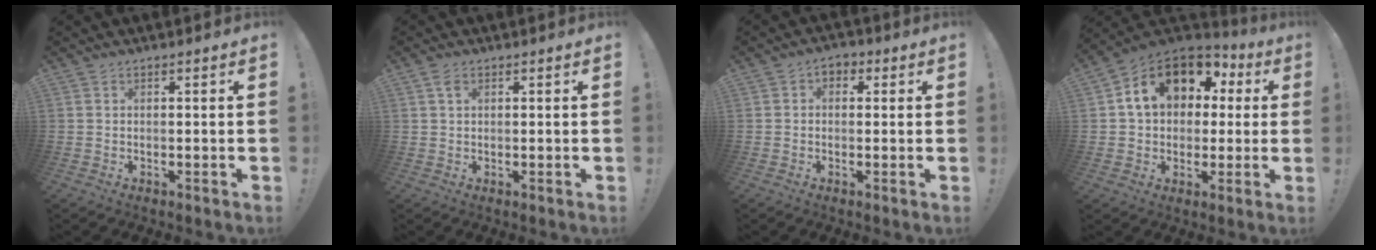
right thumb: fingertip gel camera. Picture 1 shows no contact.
{"total": 2.1, "force": [1.1, 1.2, 1.3], "torque": [-0.029, 0.003, 0.020]}
{"total": 3.3, "force": [0.4, 2.6, 2.1], "torque": [-0.023, 0.005, 0.005]}
{"total": 15.9, "force": [6.0, 11.4, 9.4], "torque": [-0.143, -0.014, 0.109]}